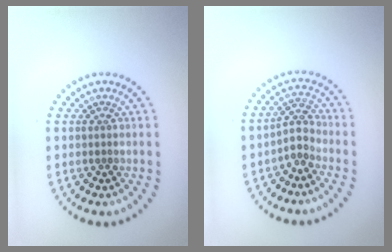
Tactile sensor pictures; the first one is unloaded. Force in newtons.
{"total": 2.2, "press": 1.7, "slide": 1.4}